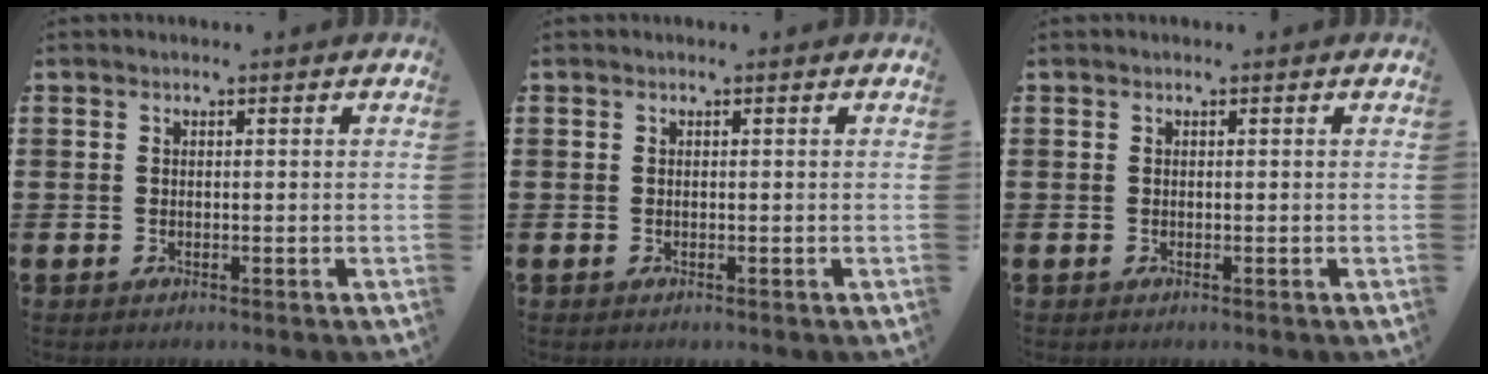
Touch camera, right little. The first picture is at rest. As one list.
[{"total": 0.0}, {"total": 0.0}]